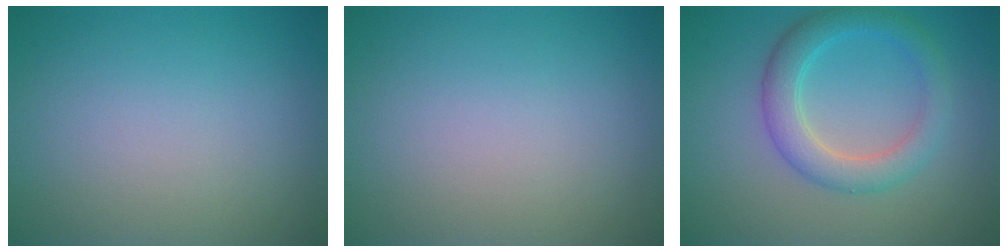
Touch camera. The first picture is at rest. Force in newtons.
{"total": 0.0}
{"total": 4.0, "press": 4.0, "slide": 0.1}